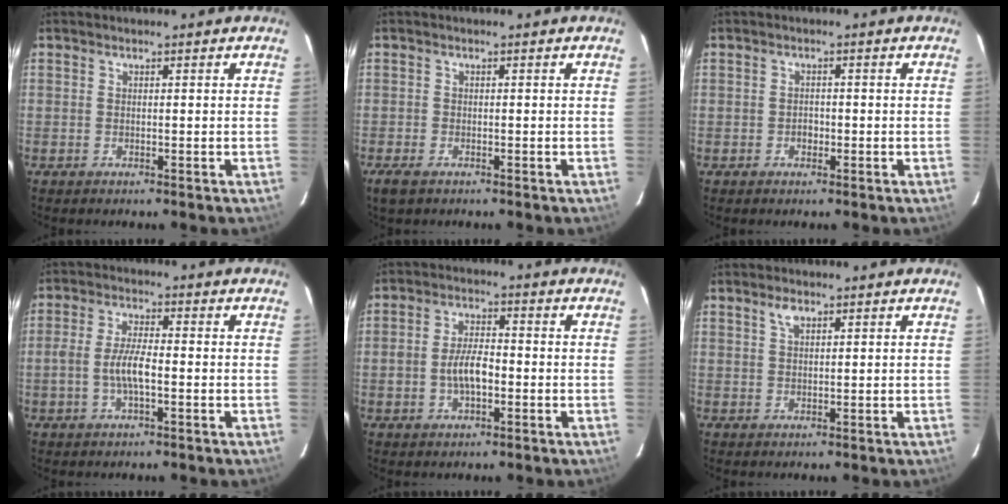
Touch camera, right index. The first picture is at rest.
{"total": 2.9, "force": [-2.0, 1.5, 1.6], "torque": [-0.034, -0.008, -0.037]}
{"total": 1.4, "force": [-0.6, 1.1, 0.5], "torque": [-0.010, 0.003, -0.008]}
{"total": 5.8, "force": [-1.5, 1.7, 5.3], "torque": [-0.111, 0.006, -0.030]}
{"total": 6.0, "force": [-1.5, 2.9, 5.0], "torque": [-0.100, 0.009, -0.024]}
{"total": 2.0, "force": [1.2, 0.9, 1.2], "torque": [-0.023, 0.006, 0.023]}